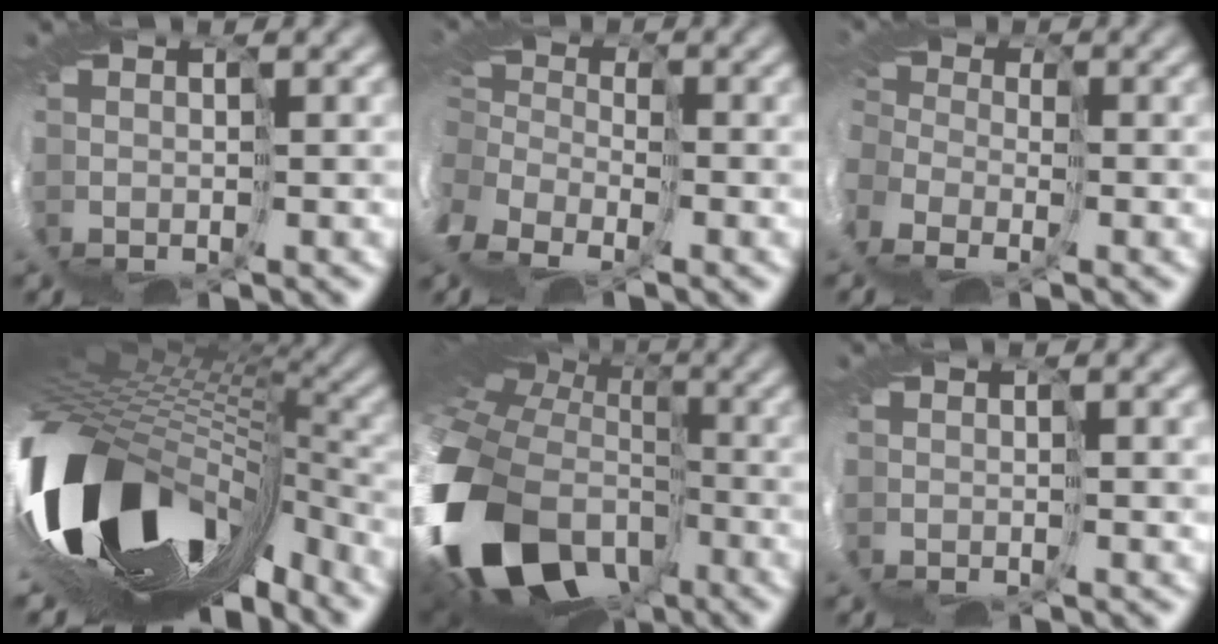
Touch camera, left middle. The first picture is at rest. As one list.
[{"total": 8.1, "force": [-4.5, 5.7, 3.5], "torque": [-0.105, -0.013, -0.064]}, {"total": 7.1, "force": [-4.0, 4.7, 3.4], "torque": [-0.086, -0.021, -0.056]}, {"total": 14.1, "force": [-4.4, 8.3, 10.5], "torque": [-0.223, -0.063, -0.050]}, {"total": 16.2, "force": [-6.5, 12.0, 8.6], "torque": [-0.215, -0.024, -0.104]}, {"total": 2.3, "force": [0.9, 0.5, 2.0], "torque": [-0.034, 0.002, 0.011]}]